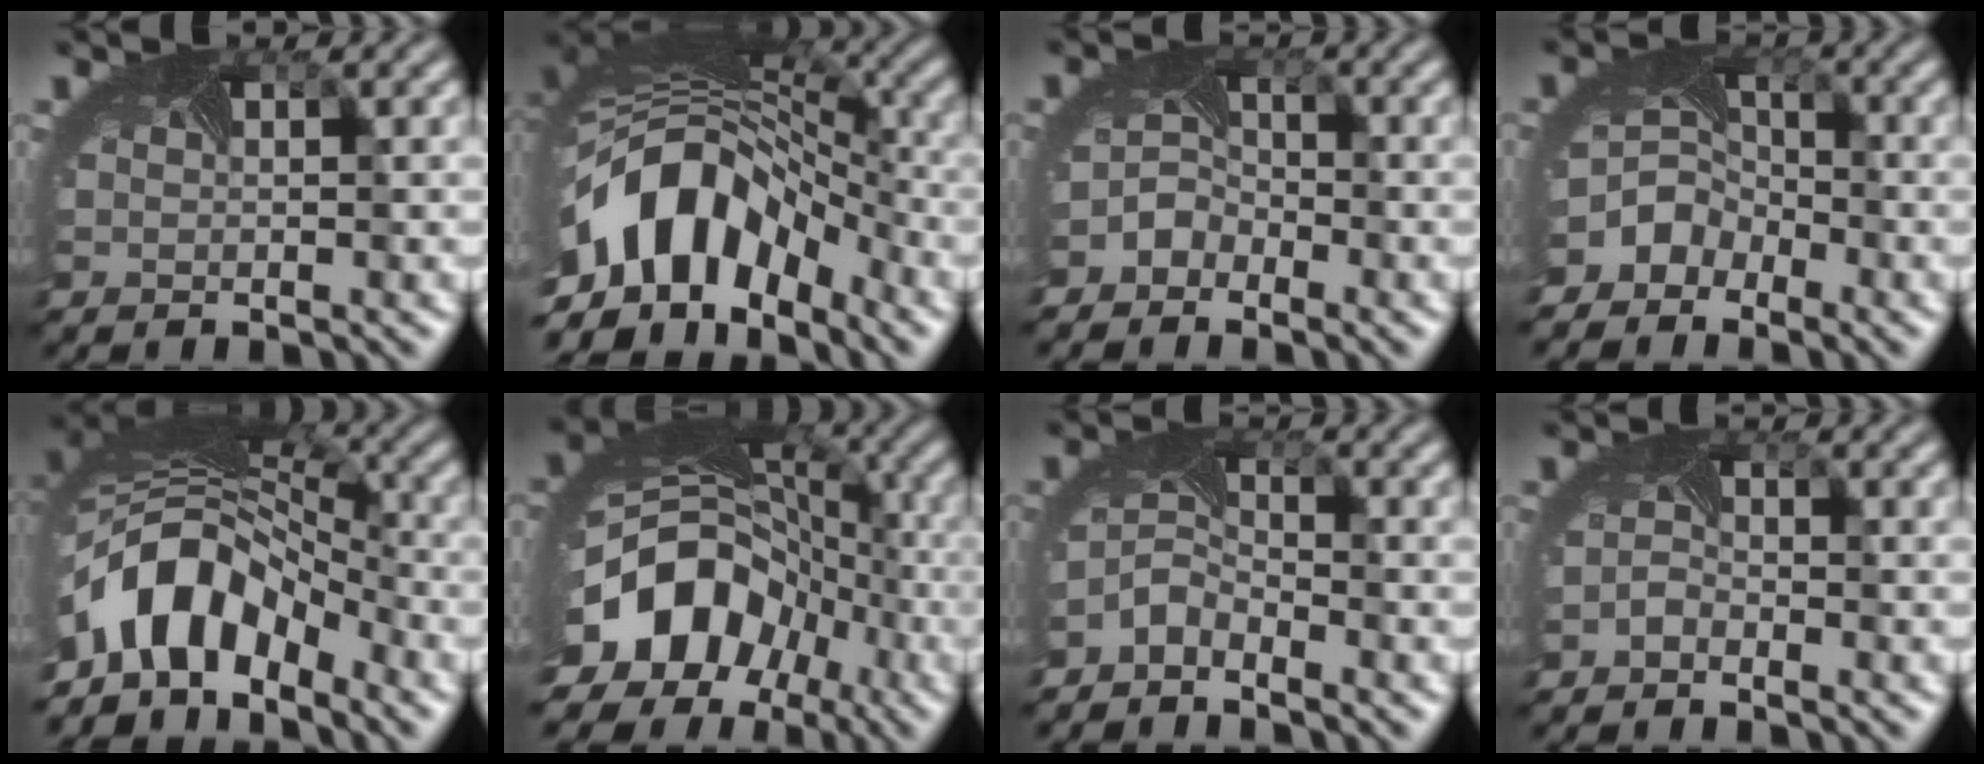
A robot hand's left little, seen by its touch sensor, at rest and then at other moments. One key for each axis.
{"total": 11.8, "fx": -4.8, "fy": 7.6, "fz": 7.7, "tx": -0.149, "ty": -0.008, "tz": -0.083}
{"total": 2.3, "fx": -2.0, "fy": 1.2, "fz": 0.1, "tx": -0.010, "ty": -0.002, "tz": -0.045}
{"total": 4.4, "fx": -3.1, "fy": 3.0, "fz": 1.0, "tx": -0.003, "ty": 0.000, "tz": -0.058}
{"total": 9.2, "fx": -4.9, "fy": 5.4, "fz": 5.6, "tx": -0.106, "ty": -0.001, "tz": -0.093}
{"total": 15.6, "fx": -6.9, "fy": 11.7, "fz": 7.7, "tx": -0.148, "ty": -0.028, "tz": -0.109}
{"total": 2.6, "fx": -2.3, "fy": 0.8, "fz": 0.6, "tx": -0.025, "ty": -0.003, "tz": -0.054}
{"total": 1.2, "fx": -1.2, "fy": 0.2, "fz": 0.0, "tx": -0.010, "ty": 0.000, "tz": -0.026}